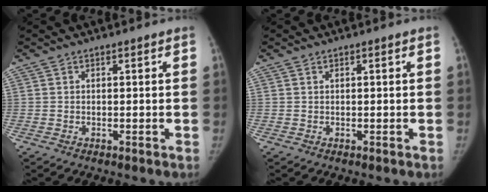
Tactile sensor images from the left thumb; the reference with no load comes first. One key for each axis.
{"total": 0.0}